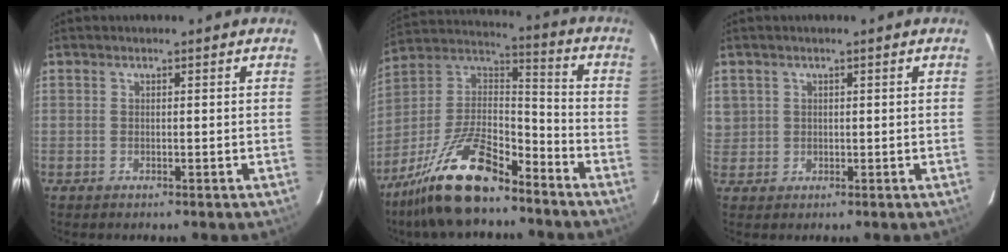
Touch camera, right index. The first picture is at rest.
{"total": 17.2, "force": [-12.7, 4.7, 10.6], "torque": [-0.213, 0.010, -0.233]}
{"total": 2.4, "force": [0.9, 2.2, 0.2], "torque": [0.010, 0.006, 0.017]}